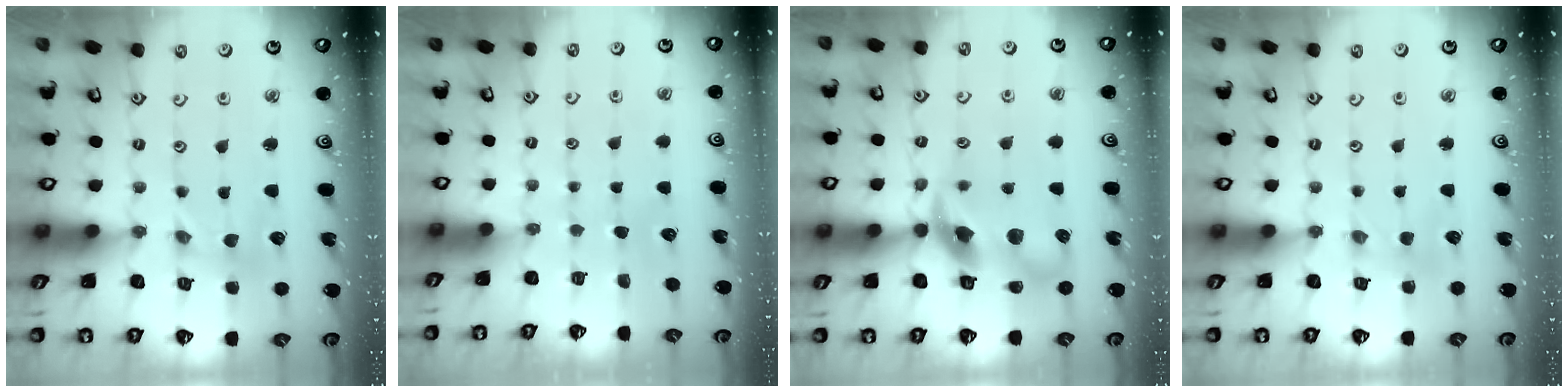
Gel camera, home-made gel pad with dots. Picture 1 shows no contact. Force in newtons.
{"total": 0.0}
{"total": 12.8, "press": 12.6, "slide": 2.0}
{"total": 2.4, "press": 2.4, "slide": 0.5}